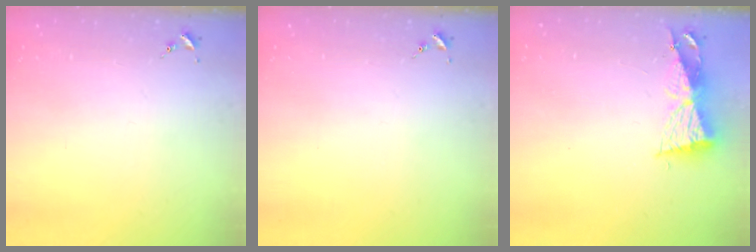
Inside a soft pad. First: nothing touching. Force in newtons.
{"total": 0.0}
{"total": 8.4, "press": 8.4, "slide": 0.2}